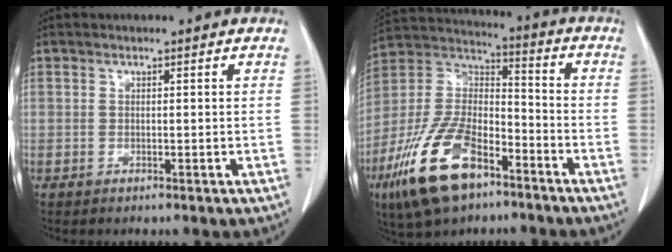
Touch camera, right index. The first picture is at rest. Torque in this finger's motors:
{"motor_torque": [0.11, -0.16, -0.19, -0.20]}